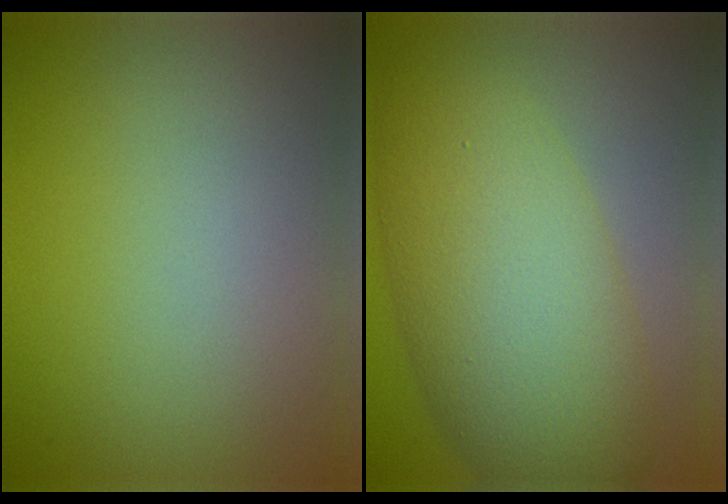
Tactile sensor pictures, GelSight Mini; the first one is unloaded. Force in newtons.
{"total": 9.7, "press": 9.7, "slide": 0.3}